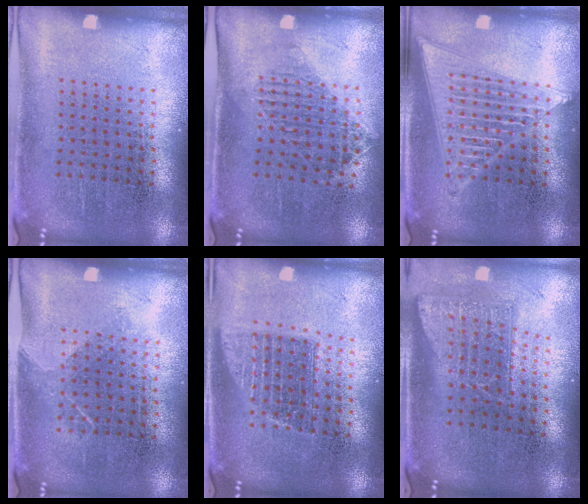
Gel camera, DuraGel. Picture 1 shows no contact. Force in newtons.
{"total": 1.2, "press": 1.1, "slide": 0.5}
{"total": 2.1, "press": 2.1, "slide": 0.2}
{"total": 1.2, "press": 1.0, "slide": 0.8}
{"total": 1.3, "press": 1.1, "slide": 0.7}
{"total": 1.7, "press": 1.3, "slide": 1.1}